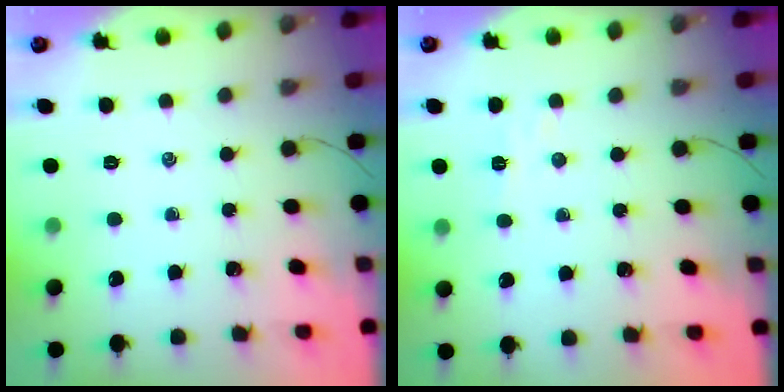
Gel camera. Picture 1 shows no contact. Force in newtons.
{"total": 2.9, "press": 2.9, "slide": 0.7}